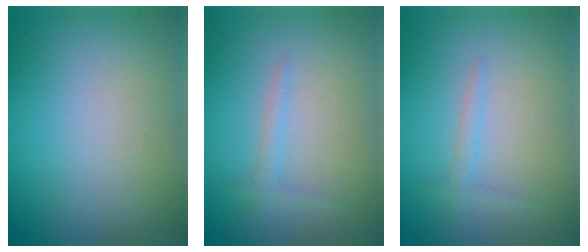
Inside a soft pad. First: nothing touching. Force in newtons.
{"total": 1.0, "press": 1.0, "slide": 0.1}
{"total": 1.0, "press": 1.0, "slide": 0.1}